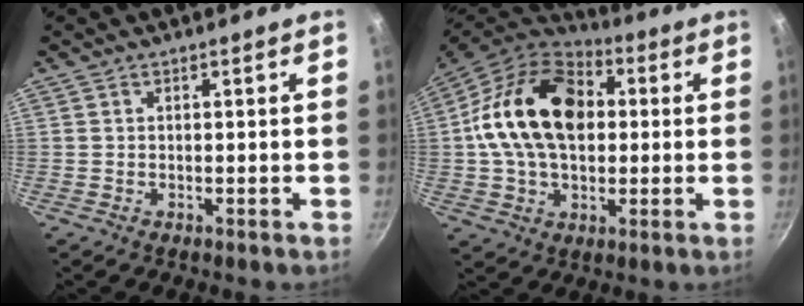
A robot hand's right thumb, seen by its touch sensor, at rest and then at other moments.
{"total": 21.8, "force": [2.5, 14.9, 15.7], "torque": [-0.255, 0.030, 0.030]}